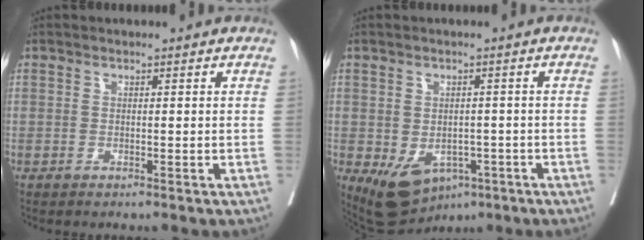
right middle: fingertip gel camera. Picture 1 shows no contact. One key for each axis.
{"total": 10.2, "fx": -4.9, "fy": 6.7, "fz": 5.9, "tx": -0.091, "ty": 0.008, "tz": -0.059}